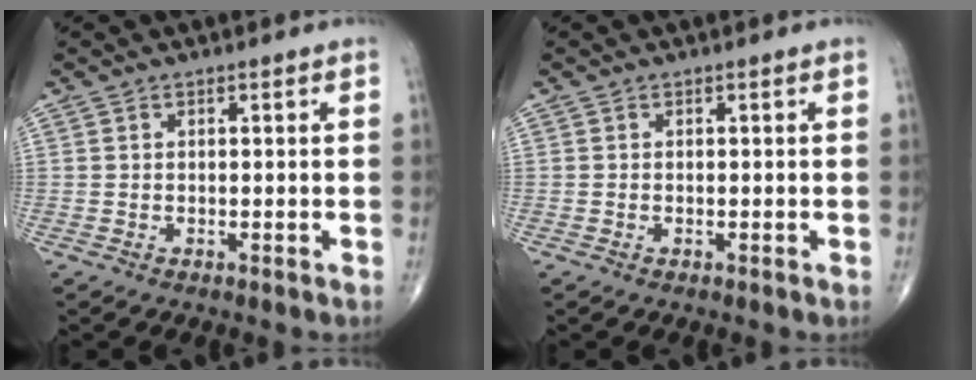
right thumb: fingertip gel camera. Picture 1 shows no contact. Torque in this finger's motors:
{"motor_torque": [0.16, 0.01, -0.11, -0.18, 0.00]}